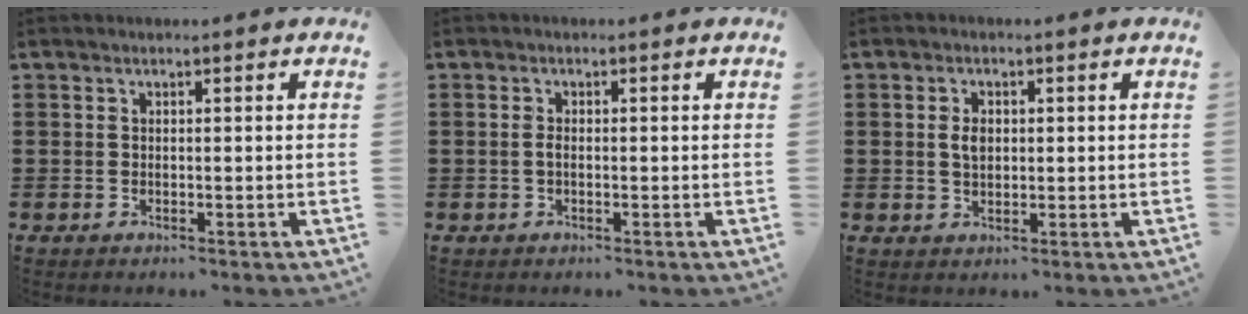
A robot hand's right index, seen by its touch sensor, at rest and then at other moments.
{"total": 1.2, "force": [-0.2, 0.4, 1.1], "torque": [-0.028, -0.004, -0.007]}
{"total": 2.8, "force": [0.3, 1.6, 2.2], "torque": [-0.047, 0.008, 0.004]}